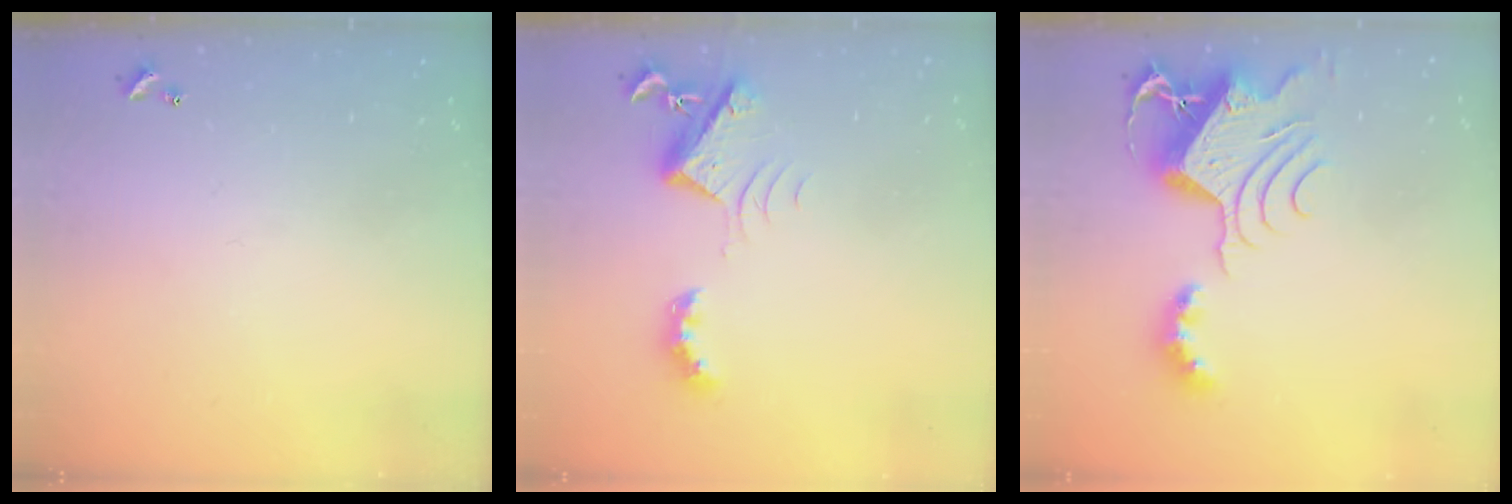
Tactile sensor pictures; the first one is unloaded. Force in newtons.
{"total": 7.7, "press": 7.6, "slide": 1.6}
{"total": 10.3, "press": 10.2, "slide": 1.3}